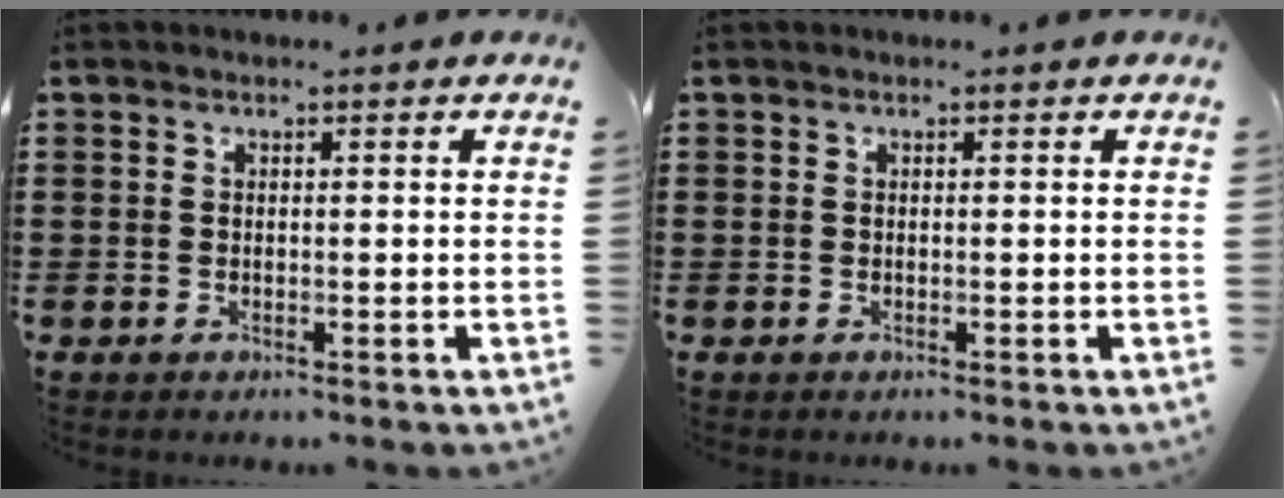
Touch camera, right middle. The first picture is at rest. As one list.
[{"total": 0.0}]